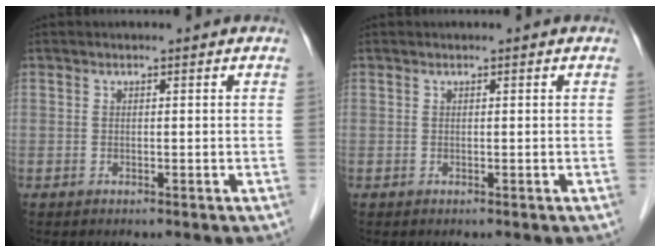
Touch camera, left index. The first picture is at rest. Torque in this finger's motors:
{"motor_torque": [-0.02, 0.04, 0.00, 0.00]}